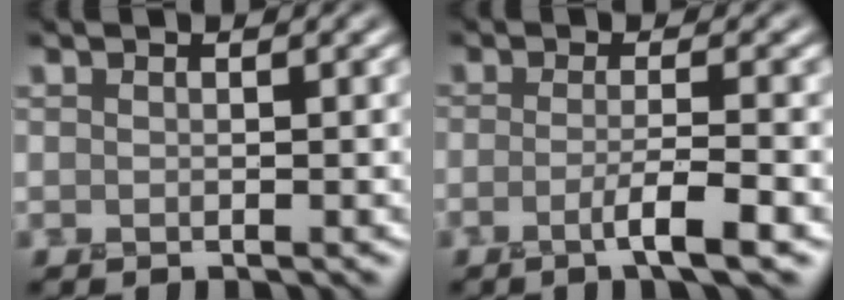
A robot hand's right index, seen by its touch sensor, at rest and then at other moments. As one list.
[{"total": 3.5, "force": [-1.5, 0.5, 3.1], "torque": [-0.048, 0.002, -0.038]}]